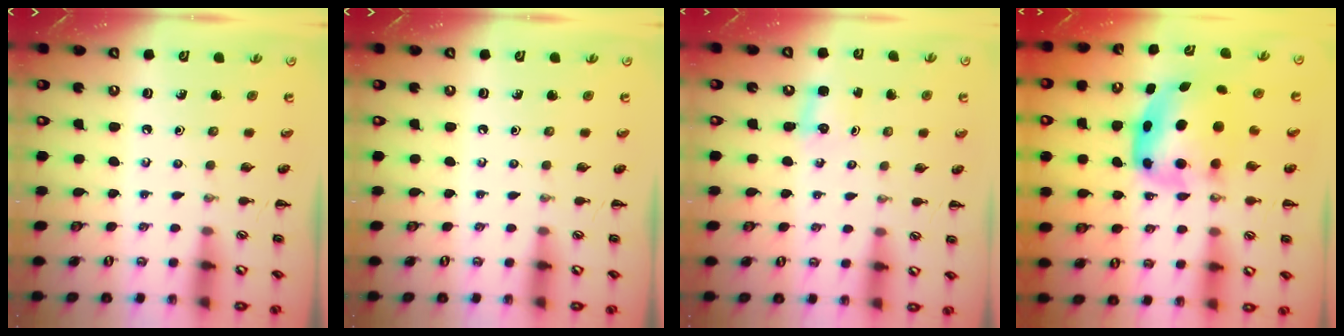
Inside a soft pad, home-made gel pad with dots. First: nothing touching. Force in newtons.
{"total": 0.0}
{"total": 1.8, "press": 1.7, "slide": 0.5}
{"total": 7.1, "press": 6.9, "slide": 1.5}